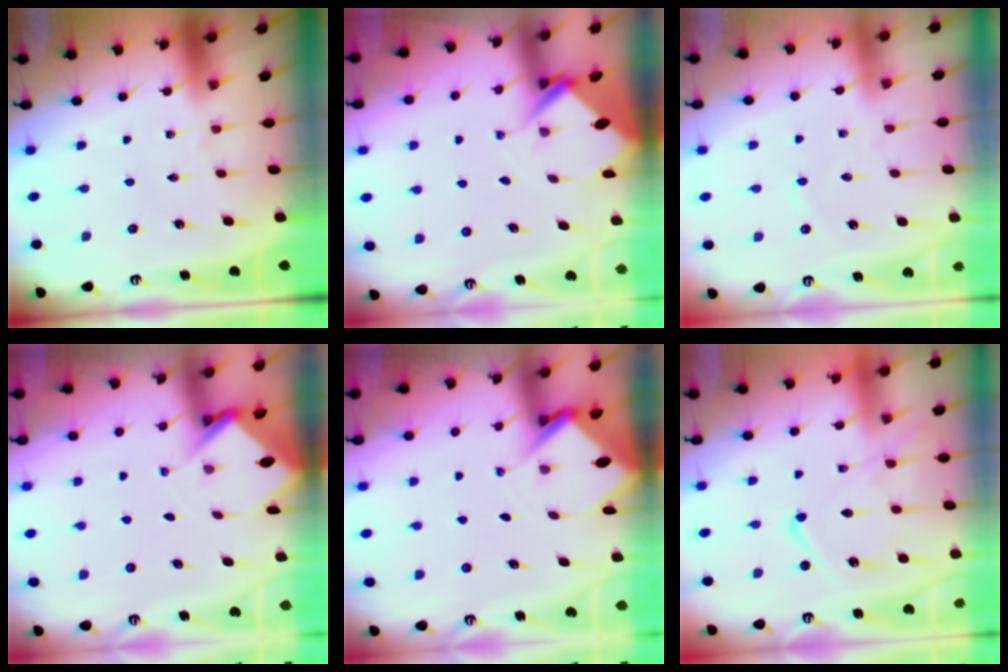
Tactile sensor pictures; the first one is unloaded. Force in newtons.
{"total": 4.2, "press": 4.1, "slide": 0.4}
{"total": 1.7, "press": 1.7, "slide": 0.3}
{"total": 2.9, "press": 2.9, "slide": 0.2}
{"total": 3.6, "press": 3.6, "slide": 0.2}
{"total": 13.1, "press": 13.0, "slide": 1.5}